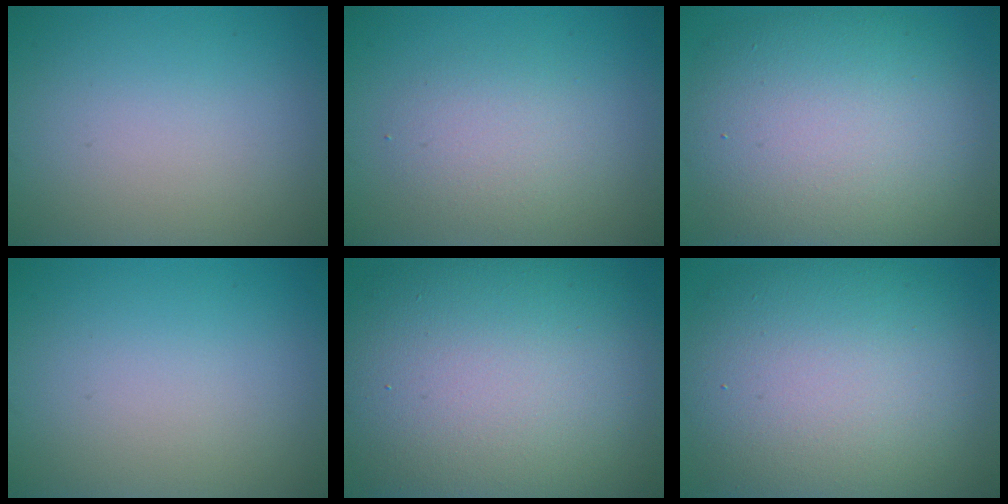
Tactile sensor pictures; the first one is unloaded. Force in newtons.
{"total": 2.6, "press": 2.6, "slide": 0.3}
{"total": 11.7, "press": 11.7, "slide": 0.6}
{"total": 0.0}
{"total": 15.9, "press": 15.8, "slide": 1.3}
{"total": 12.9, "press": 12.8, "slide": 1.4}